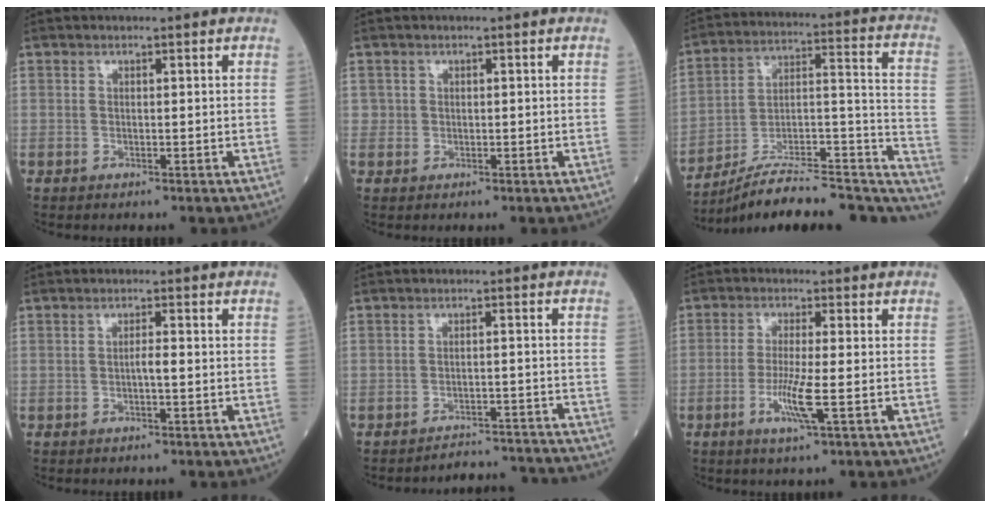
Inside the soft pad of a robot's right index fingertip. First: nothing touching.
{"total": 0.9, "force": [0.1, 0.9, 0.0], "torque": [0.008, 0.003, 0.000]}
{"total": 22.8, "force": [-18.6, 5.7, 11.9], "torque": [-0.118, 0.057, -0.273]}
{"total": 1.5, "force": [-0.4, 0.2, 1.4], "torque": [-0.024, 0.003, -0.007]}
{"total": 11.5, "force": [-11.4, 0.5, 0.5], "torque": [0.012, 0.017, -0.134]}
{"total": 5.6, "force": [-1.8, -0.2, 5.3], "torque": [-0.107, -0.013, -0.035]}